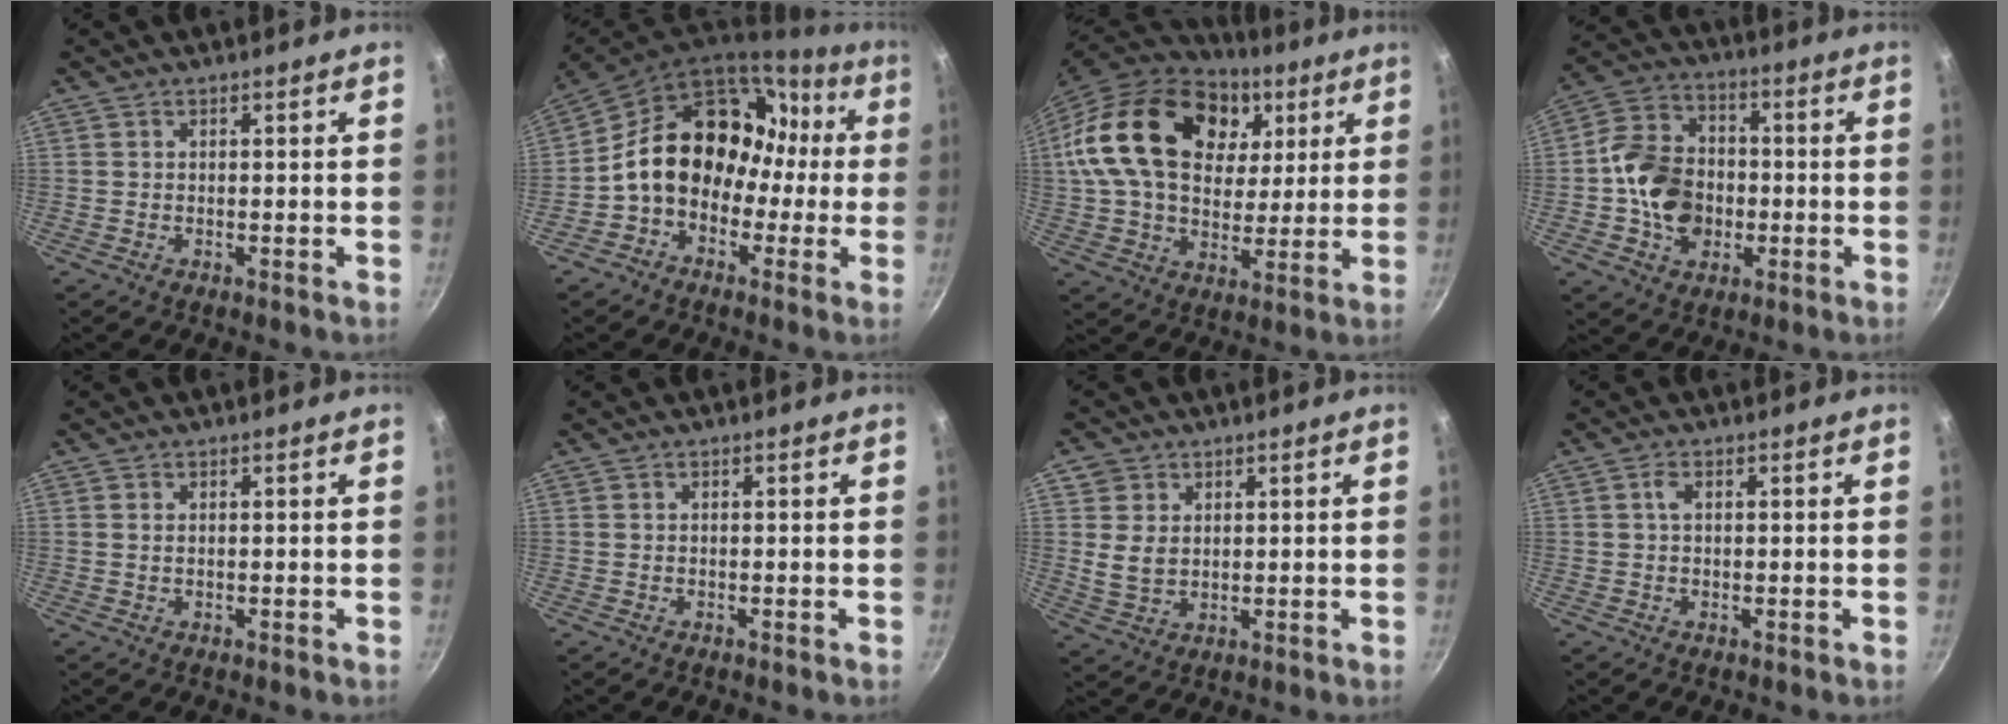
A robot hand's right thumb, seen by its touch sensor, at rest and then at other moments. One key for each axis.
{"total": 18.1, "fx": -0.5, "fy": 14.1, "fz": 11.4, "tx": -0.132, "ty": 0.075, "tz": -0.013}
{"total": 26.9, "fx": 8.5, "fy": 18.2, "fz": 17.8, "tx": -0.303, "ty": -0.002, "tz": 0.141}
{"total": 14.0, "fx": -1.9, "fy": 11.0, "fz": 8.4, "tx": -0.129, "ty": 0.025, "tz": -0.044}
{"total": 0.7, "fx": 0.2, "fy": 0.3, "fz": 0.5, "tx": -0.010, "ty": 0.000, "tz": 0.003}
{"total": 0.0}
{"total": 5.4, "fx": 1.4, "fy": 4.5, "fz": 2.6, "tx": -0.034, "ty": -0.009, "tz": 0.031}
{"total": 1.8, "fx": 0.4, "fy": 1.0, "fz": 1.4, "tx": -0.025, "ty": 0.003, "tz": 0.006}